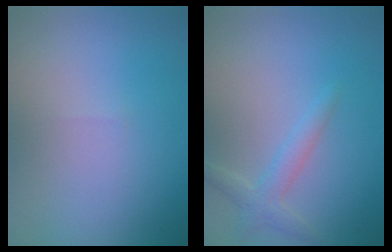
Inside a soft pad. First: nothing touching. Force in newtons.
{"total": 1.9, "press": 1.9, "slide": 0.1}